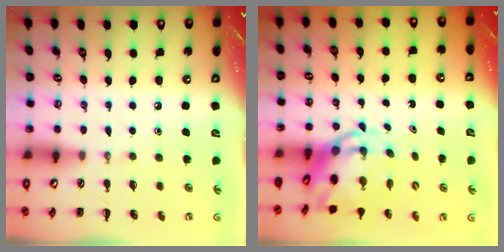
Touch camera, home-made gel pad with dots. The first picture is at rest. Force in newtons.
{"total": 5.8, "press": 5.5, "slide": 1.6}